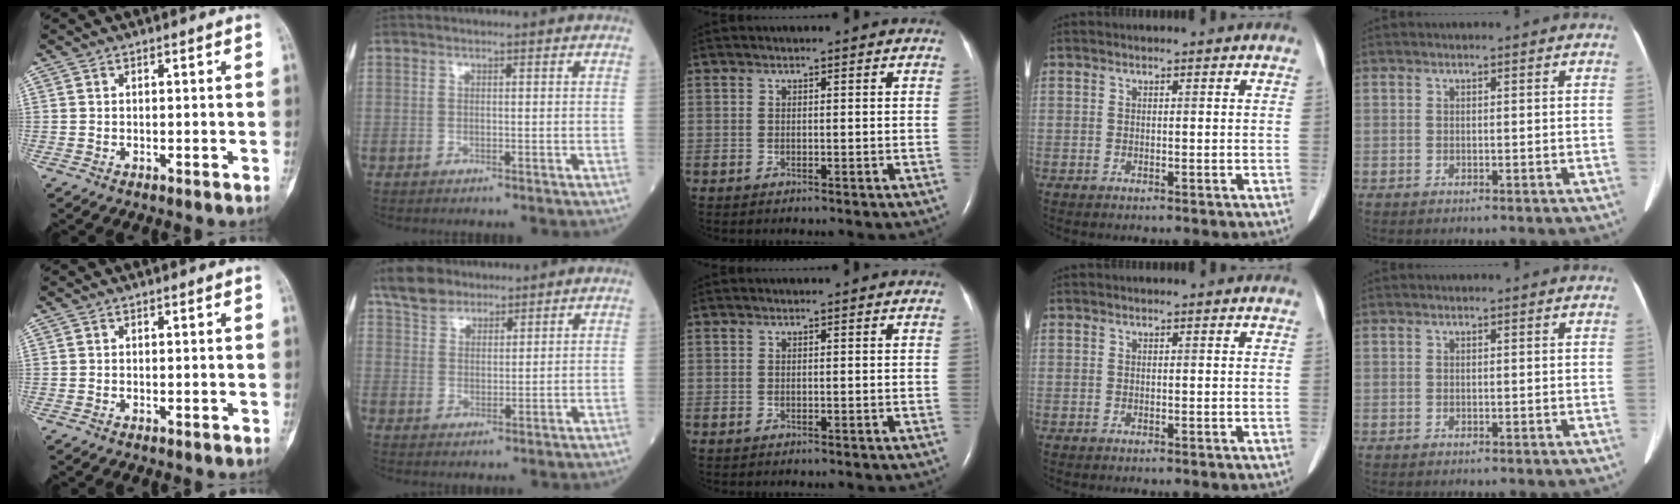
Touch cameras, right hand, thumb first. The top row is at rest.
{"index": {"total": 5.9, "force": [4.7, 3.2, 1.7], "torque": [-0.038, 0.017, 0.092]}}